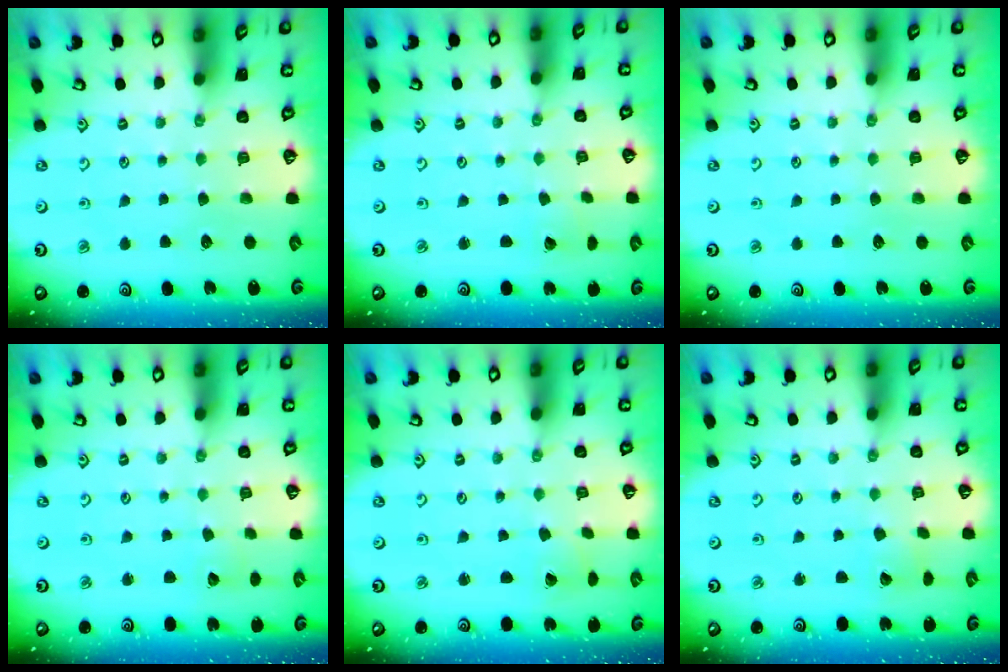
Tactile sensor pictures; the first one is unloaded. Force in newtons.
{"total": 1.3, "press": 1.3, "slide": 0.0}
{"total": 0.0}
{"total": 2.5, "press": 2.5, "slide": 0.4}
{"total": 2.2, "press": 2.2, "slide": 0.2}
{"total": 1.8, "press": 1.7, "slide": 0.1}